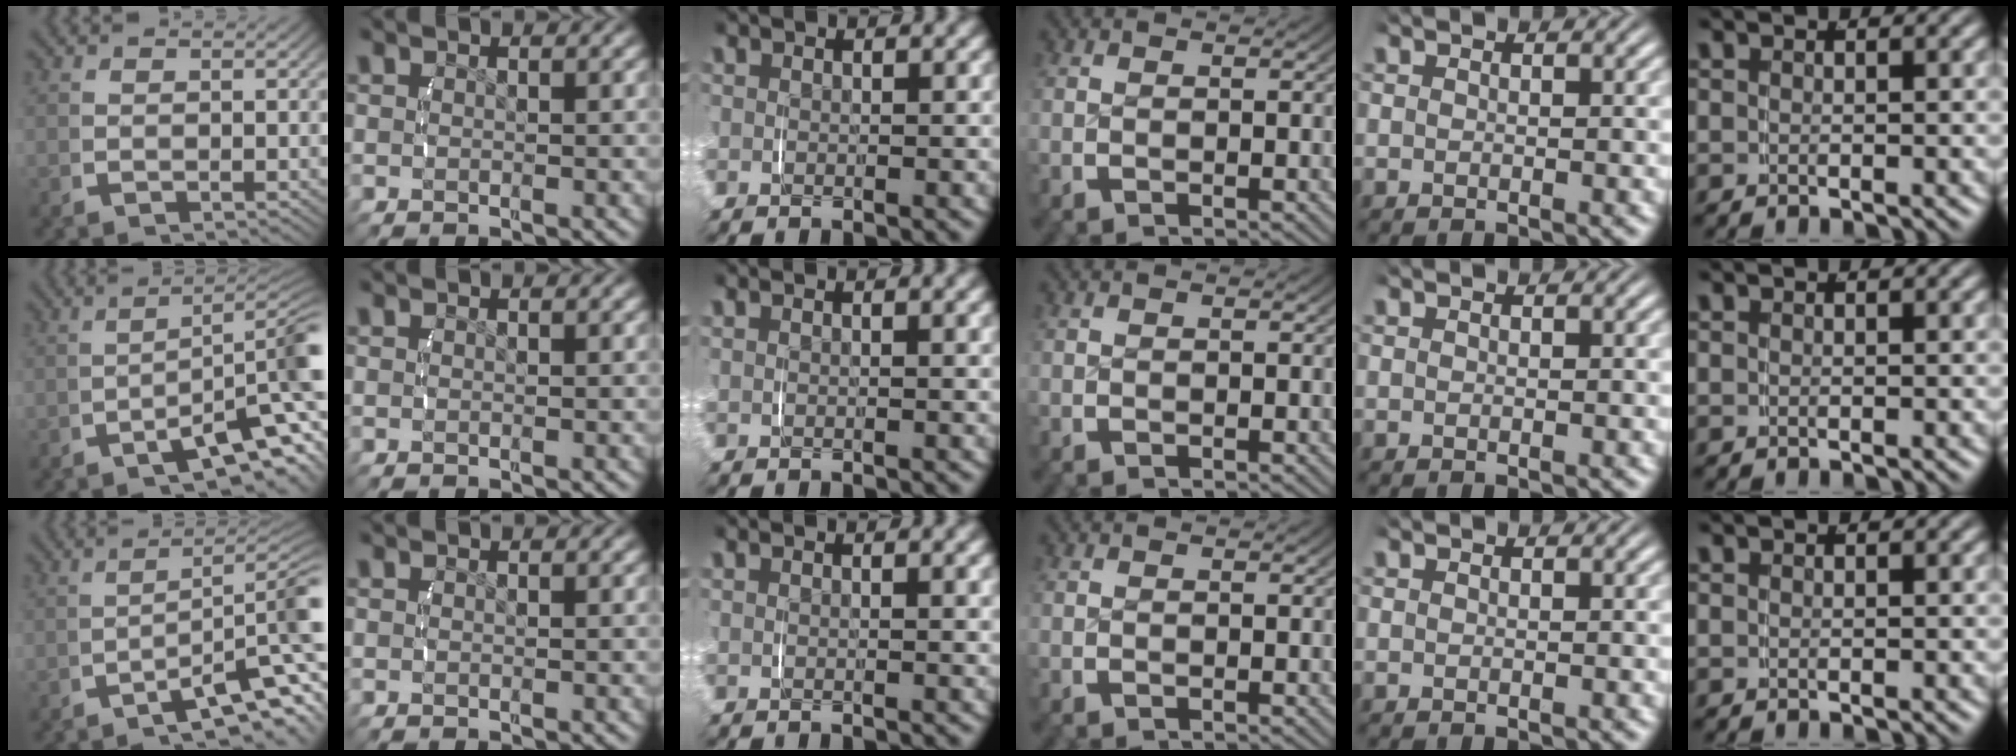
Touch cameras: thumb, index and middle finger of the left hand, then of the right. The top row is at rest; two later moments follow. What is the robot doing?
{"motion": "lift_and_place", "object": "phone"}